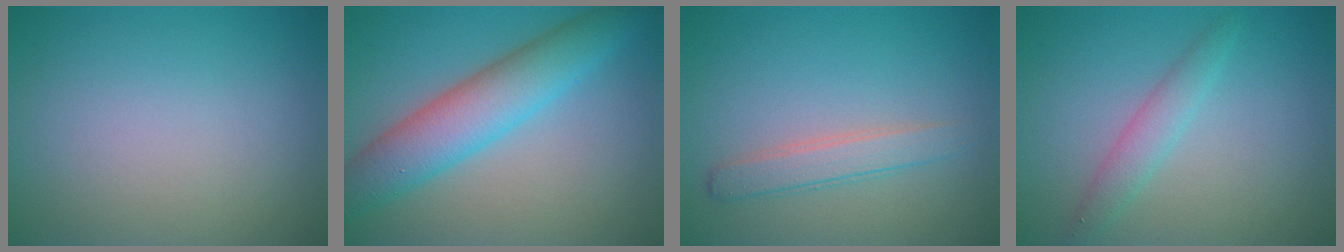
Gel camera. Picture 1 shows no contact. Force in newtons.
{"total": 6.4, "press": 6.4, "slide": 0.2}
{"total": 2.2, "press": 2.2, "slide": 0.1}
{"total": 2.1, "press": 2.1, "slide": 0.0}